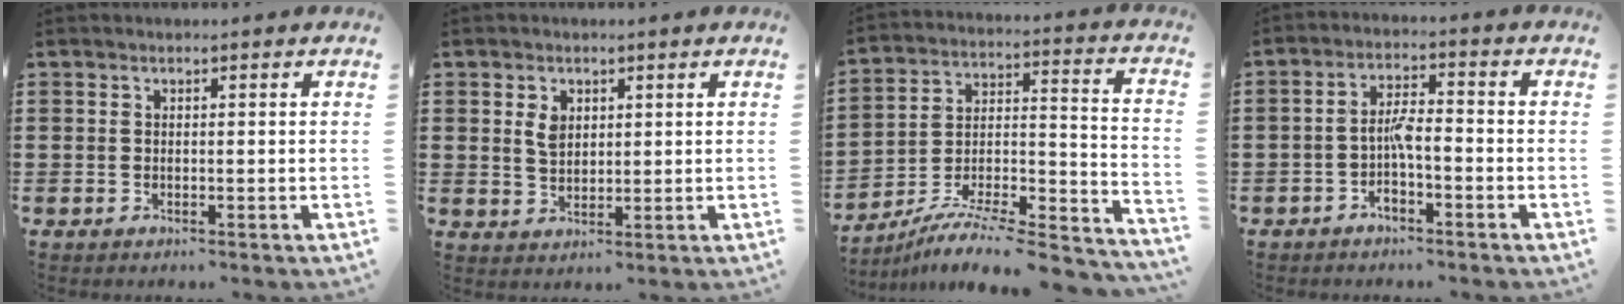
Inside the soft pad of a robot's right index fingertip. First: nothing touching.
{"total": 3.1, "force": [1.3, 2.1, 2.0], "torque": [-0.047, 0.007, 0.023]}
{"total": 7.8, "force": [-6.9, 0.9, 3.5], "torque": [-0.050, 0.003, -0.137]}
{"total": 4.0, "force": [-1.8, 1.3, 3.4], "torque": [-0.069, 0.010, -0.037]}